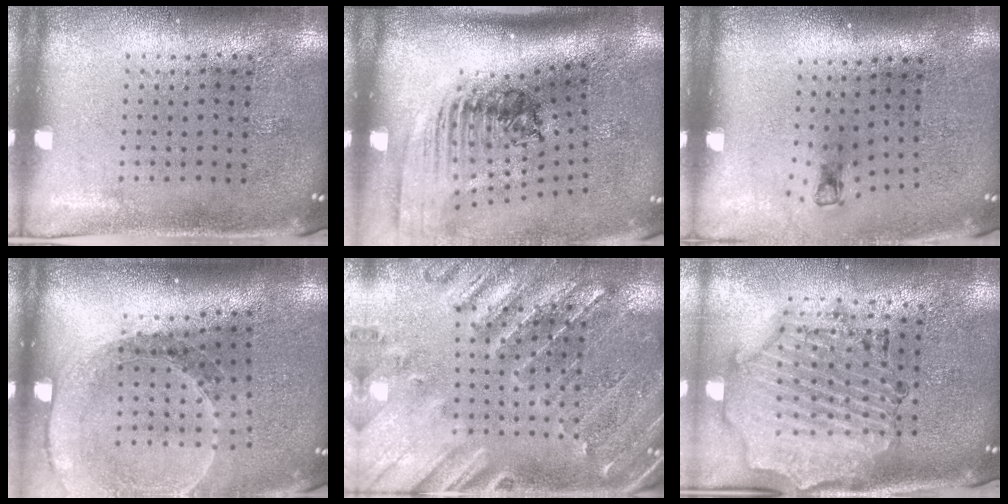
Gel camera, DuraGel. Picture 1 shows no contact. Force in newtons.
{"total": 2.5, "press": 1.8, "slide": 1.7}
{"total": 0.7, "press": 0.4, "slide": 0.6}
{"total": 1.7, "press": 1.7, "slide": 0.2}
{"total": 1.0, "press": 0.9, "slide": 0.3}
{"total": 1.8, "press": 1.8, "slide": 0.3}